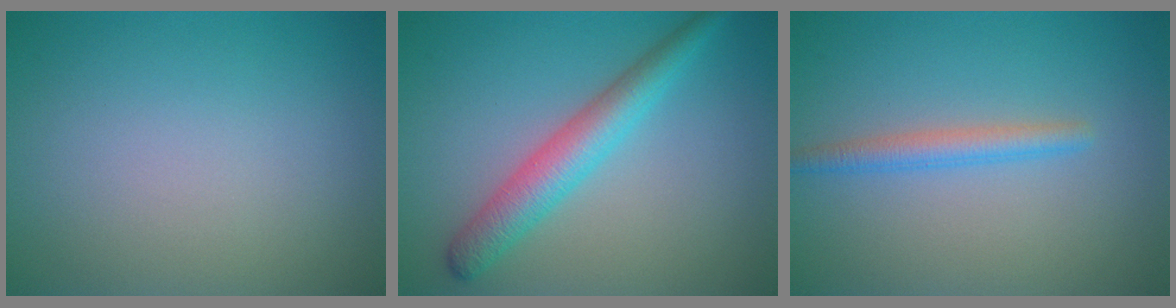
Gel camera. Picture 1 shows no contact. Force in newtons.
{"total": 4.2, "press": 4.2, "slide": 0.0}
{"total": 2.1, "press": 2.1, "slide": 0.2}